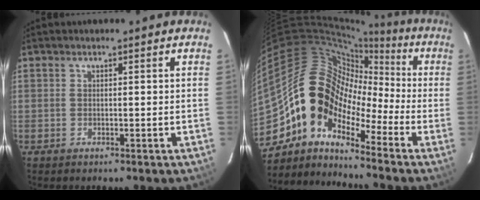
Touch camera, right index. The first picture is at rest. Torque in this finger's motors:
{"motor_torque": [1.26, -0.80, 1.05, 0.19]}